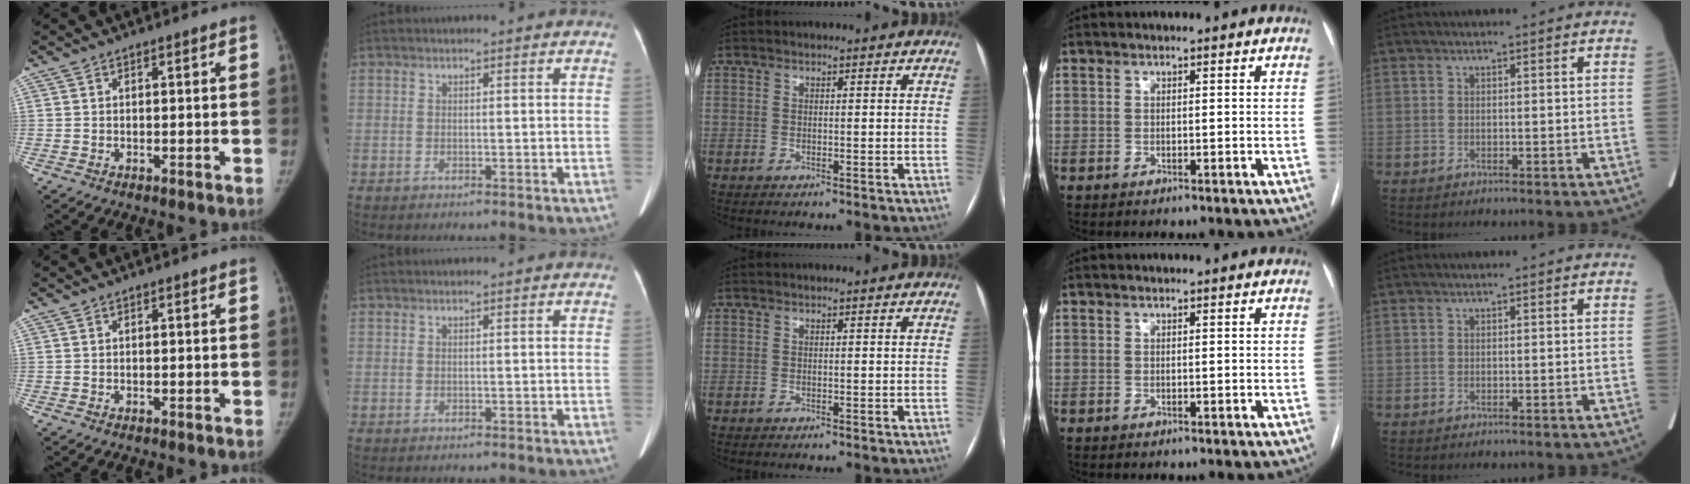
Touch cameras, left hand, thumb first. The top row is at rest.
{}